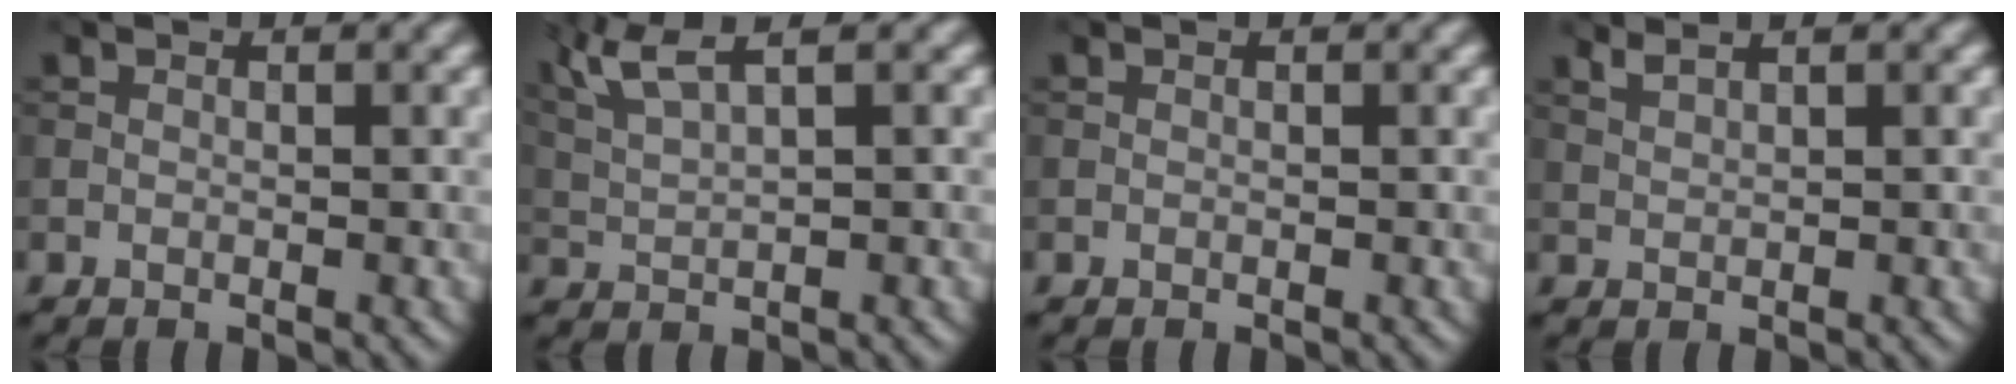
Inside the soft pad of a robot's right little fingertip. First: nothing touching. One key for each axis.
{"total": 4.5, "fx": 2.8, "fy": 1.0, "fz": 3.4, "tx": -0.072, "ty": 0.016, "tz": 0.060}
{"total": 0.0}
{"total": 1.8, "fx": 1.5, "fy": 0.4, "fz": 0.9, "tx": -0.015, "ty": 0.002, "tz": 0.023}